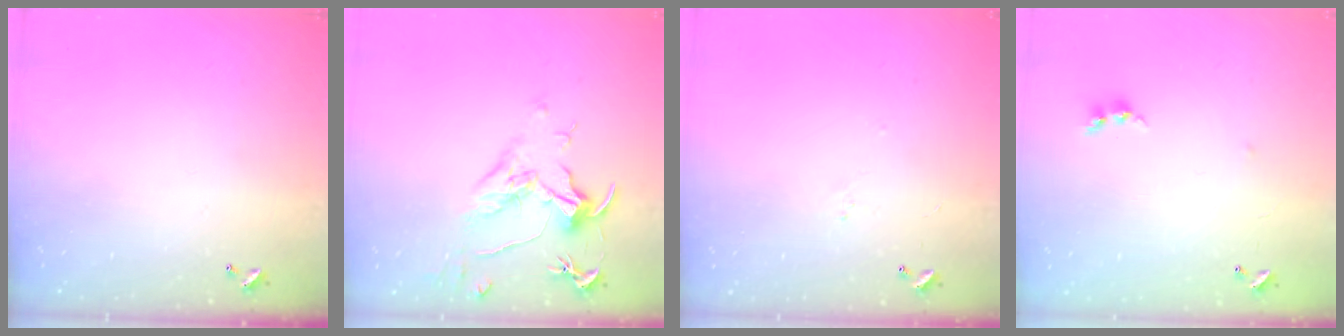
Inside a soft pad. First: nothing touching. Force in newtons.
{"total": 1.6, "press": 1.4, "slide": 0.7}
{"total": 1.9, "press": 1.8, "slide": 0.6}
{"total": 6.7, "press": 6.7, "slide": 0.3}